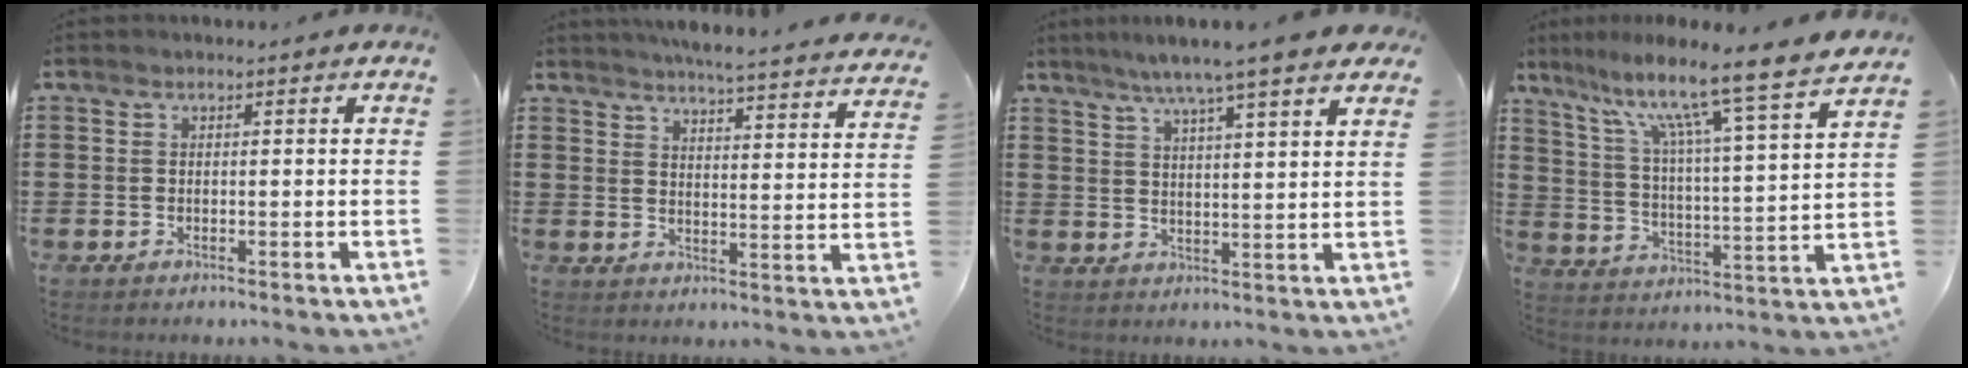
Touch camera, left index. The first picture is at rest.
{"total": 4.9, "force": [4.8, -0.5, 1.1], "torque": [-0.033, -0.036, 0.079]}
{"total": 6.6, "force": [5.4, 0.0, 3.8], "torque": [-0.088, -0.016, 0.092]}
{"total": 11.2, "force": [9.1, -0.9, 6.5], "torque": [-0.143, -0.068, 0.137]}